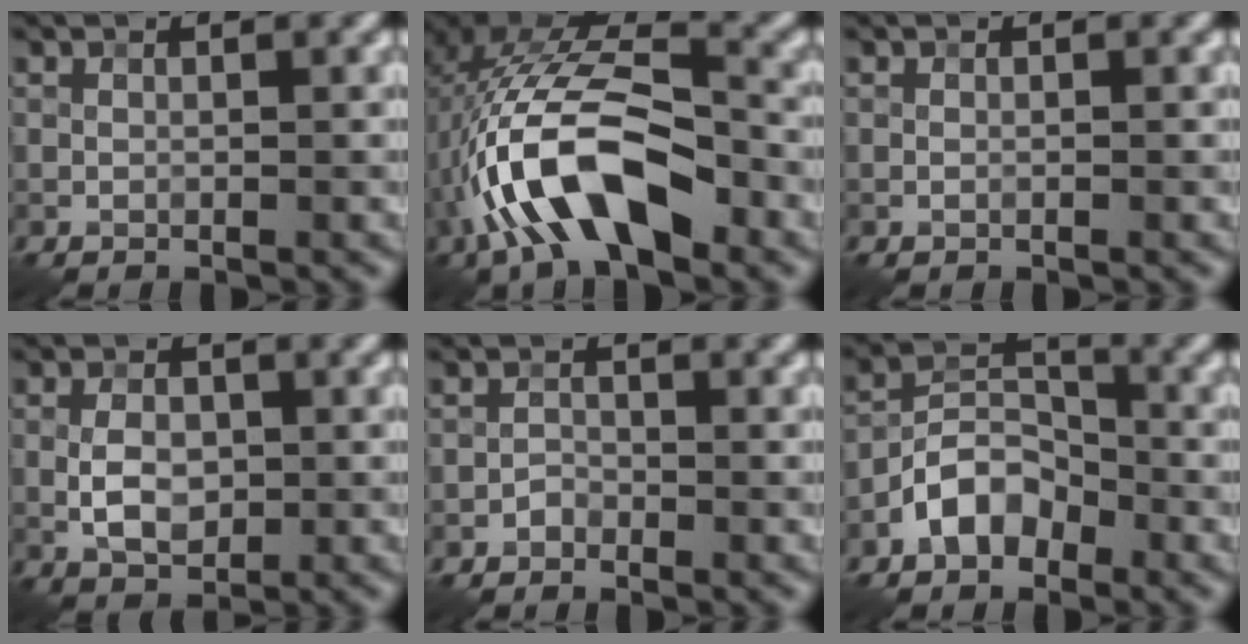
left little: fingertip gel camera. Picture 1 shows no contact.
{"total": 11.3, "force": [-4.0, 5.1, 9.3], "torque": [-0.192, 0.011, -0.073]}
{"total": 0.0}
{"total": 3.4, "force": [-0.3, 2.2, 2.6], "torque": [-0.048, 0.001, -0.005]}
{"total": 0.9, "force": [-0.7, 0.5, 0.2], "torque": [0.000, 0.003, -0.015]}
{"total": 4.3, "force": [-2.5, 2.6, 2.4], "torque": [-0.036, 0.012, -0.052]}